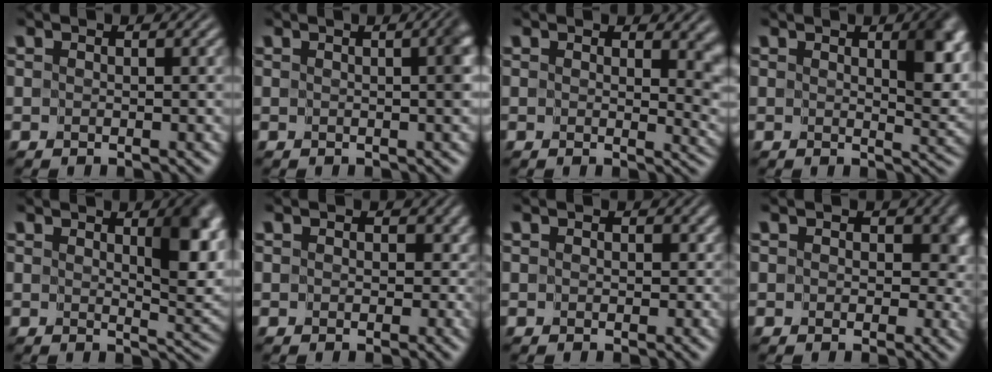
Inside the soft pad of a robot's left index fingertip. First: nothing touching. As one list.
[{"total": 1.8, "force": [0.1, 0.1, 1.8], "torque": [-0.018, 0.006, 0.001]}, {"total": 4.1, "force": [1.1, 2.5, 3.1], "torque": [-0.021, -0.010, 0.017]}, {"total": 4.3, "force": [1.6, 1.6, 3.7], "torque": [-0.046, -0.008, 0.029]}, {"total": 5.1, "force": [1.9, 1.6, 4.4], "torque": [-0.051, -0.008, 0.034]}, {"total": 2.7, "force": [0.2, 2.4, 1.2], "torque": [0.014, 0.006, -0.010]}, {"total": 1.0, "force": [0.1, 1.0, 0.3], "torque": [0.009, 0.001, -0.005]}, {"total": 3.8, "force": [0.2, 3.0, 2.4], "torque": [0.000, 0.003, -0.006]}]